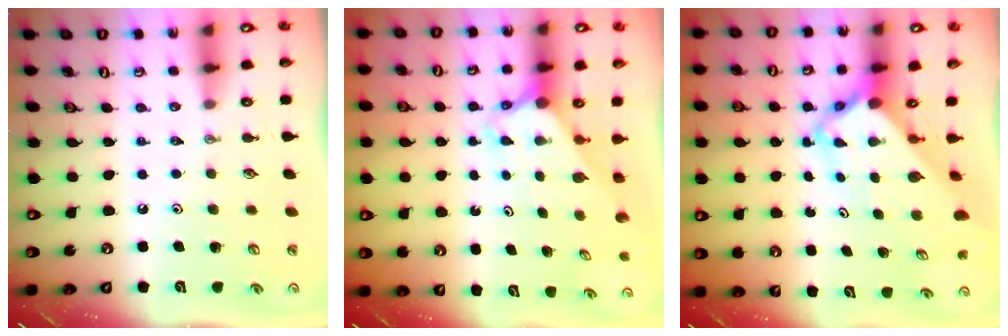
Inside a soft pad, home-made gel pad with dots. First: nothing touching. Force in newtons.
{"total": 2.7, "press": 2.7, "slide": 0.2}
{"total": 5.3, "press": 5.3, "slide": 0.4}